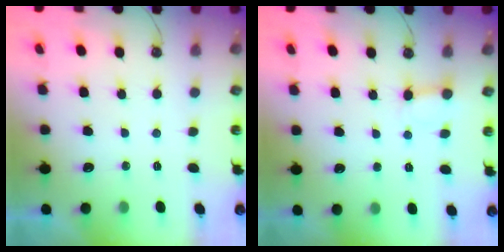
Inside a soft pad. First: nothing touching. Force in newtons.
{"total": 3.7, "press": 3.6, "slide": 0.5}